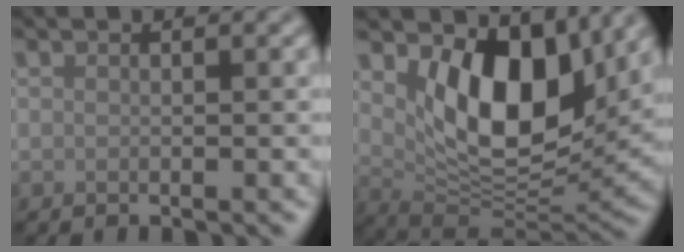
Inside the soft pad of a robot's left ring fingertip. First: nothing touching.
{"total": 9.4, "force": [3.3, 5.2, 7.1], "torque": [-0.107, -0.026, 0.055]}